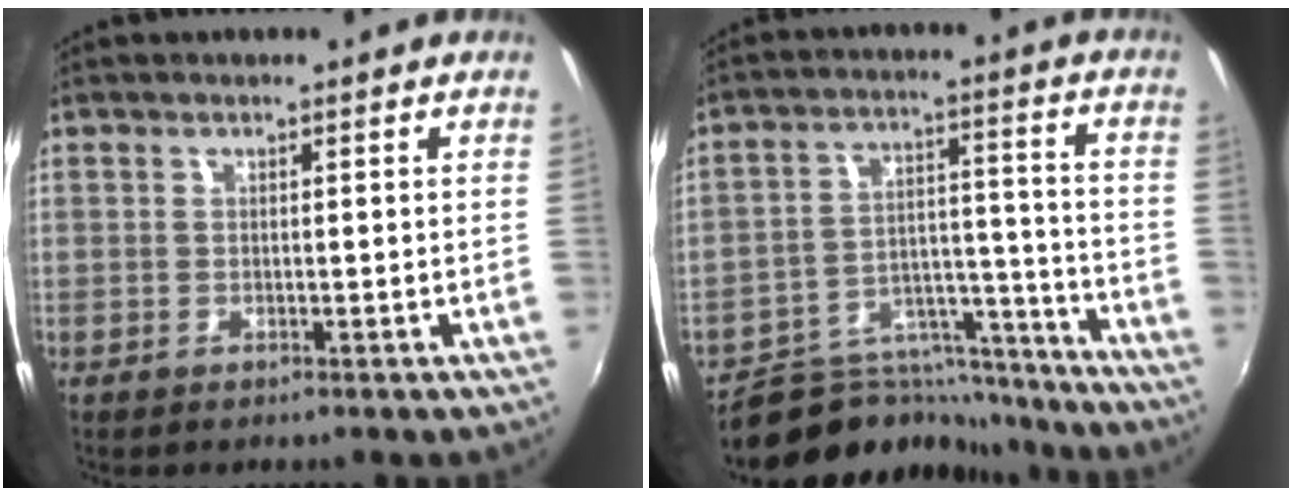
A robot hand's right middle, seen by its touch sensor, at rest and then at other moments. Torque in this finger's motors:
{"motor_torque": [-0.01, -0.40, -0.66, -0.17]}